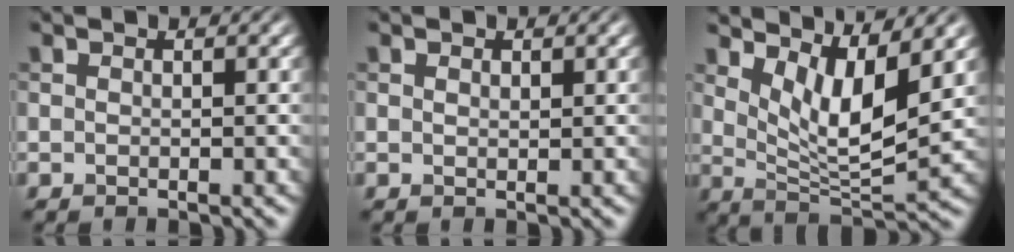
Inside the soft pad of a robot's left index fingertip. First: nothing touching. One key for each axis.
{"total": 0.6, "fx": 0.4, "fy": 0.3, "fz": 0.2, "tx": -0.004, "ty": -0.003, "tz": 0.008}
{"total": 6.0, "fx": 3.0, "fy": 1.8, "fz": 4.9, "tx": -0.090, "ty": -0.018, "tz": 0.056}